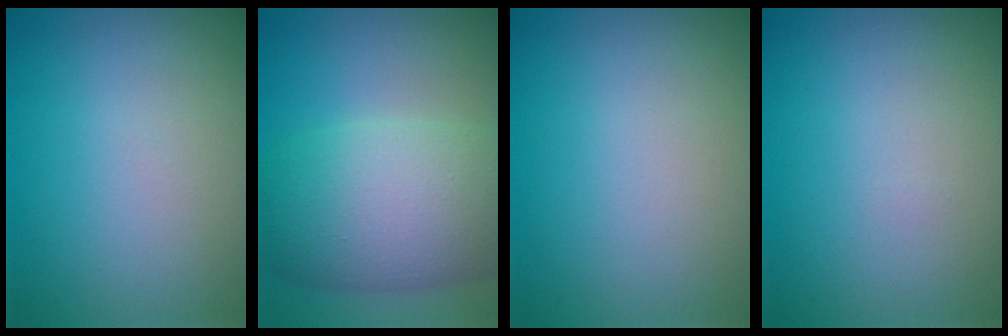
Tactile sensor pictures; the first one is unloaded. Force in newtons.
{"total": 9.3, "press": 9.3, "slide": 0.5}
{"total": 0.0}
{"total": 0.0}